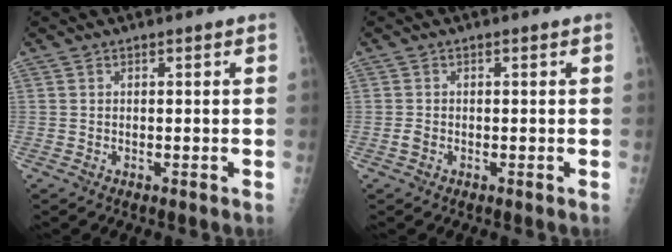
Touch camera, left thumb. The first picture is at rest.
{"total": 1.1, "force": [-0.6, 0.7, 0.5], "torque": [-0.011, 0.000, -0.013]}